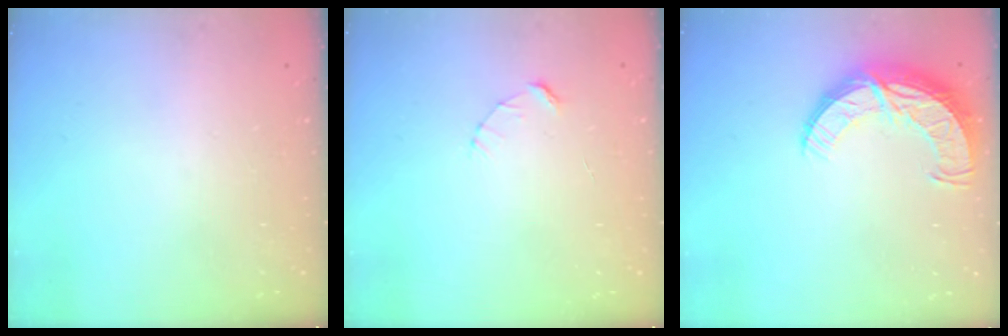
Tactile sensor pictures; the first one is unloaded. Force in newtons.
{"total": 2.7, "press": 2.7, "slide": 0.3}
{"total": 11.7, "press": 11.7, "slide": 0.9}